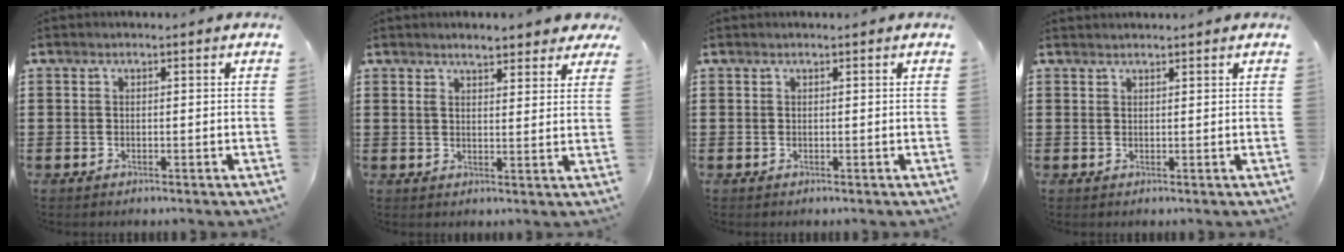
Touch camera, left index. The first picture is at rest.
{"total": 4.0, "force": [3.5, 0.6, 2.0], "torque": [-0.048, -0.002, 0.063]}
{"total": 0.0}
{"total": 1.0, "force": [1.0, 0.0, 0.1], "torque": [-0.003, -0.001, 0.020]}